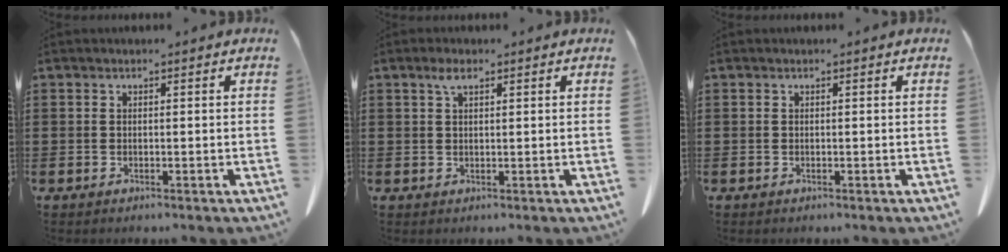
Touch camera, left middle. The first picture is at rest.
{"total": 2.4, "force": [1.3, 0.7, 1.9], "torque": [-0.042, 0.003, 0.022]}
{"total": 0.0}